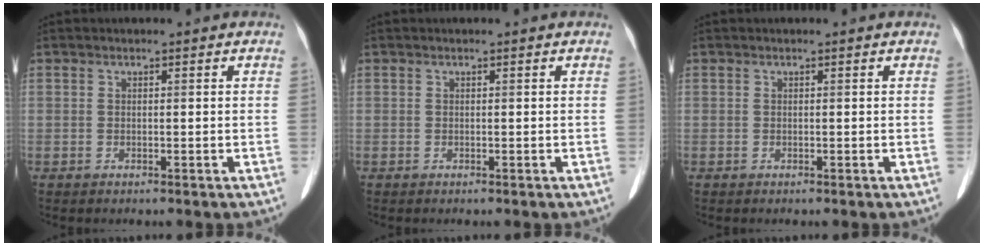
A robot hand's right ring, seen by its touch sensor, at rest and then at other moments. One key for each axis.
{"total": 0.0}
{"total": 0.0}